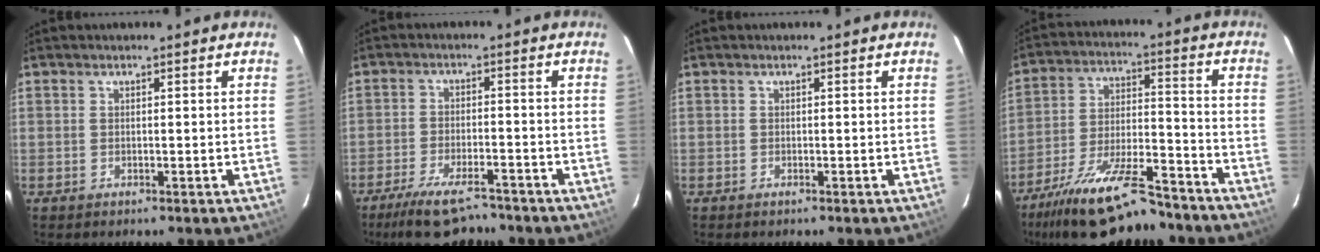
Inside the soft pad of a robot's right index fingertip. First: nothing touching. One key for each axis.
{"total": 11.1, "fx": -9.0, "fy": 3.3, "fz": 5.4, "tx": -0.129, "ty": -0.019, "tz": -0.151}
{"total": 0.0}
{"total": 20.7, "fx": -16.7, "fy": 5.5, "fz": 11.0, "tx": -0.209, "ty": -0.022, "tz": -0.260}